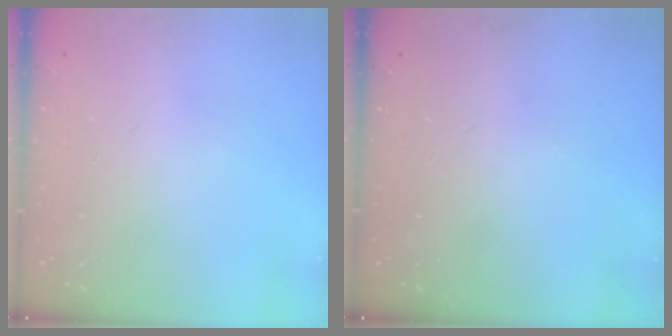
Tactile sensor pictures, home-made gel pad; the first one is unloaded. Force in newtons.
{"total": 0.0}